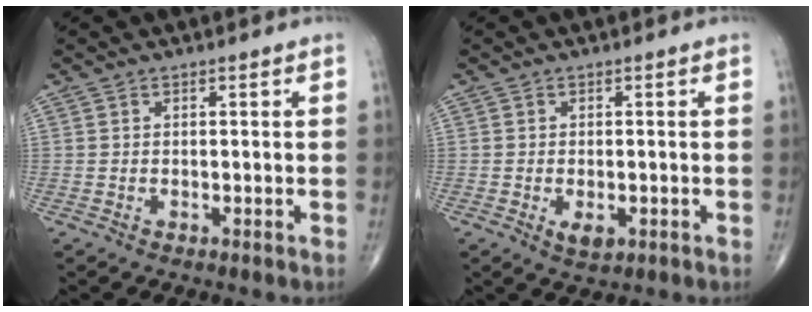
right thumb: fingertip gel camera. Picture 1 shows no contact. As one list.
[{"total": 2.9, "force": [-0.9, 1.5, 2.2], "torque": [-0.032, -0.003, -0.010]}]